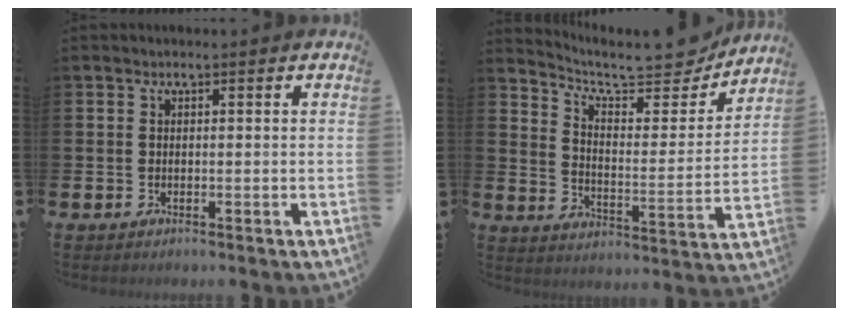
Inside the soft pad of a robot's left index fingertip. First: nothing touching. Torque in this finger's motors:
{"motor_torque": [0.71, -0.72, 0.25, 0.04]}